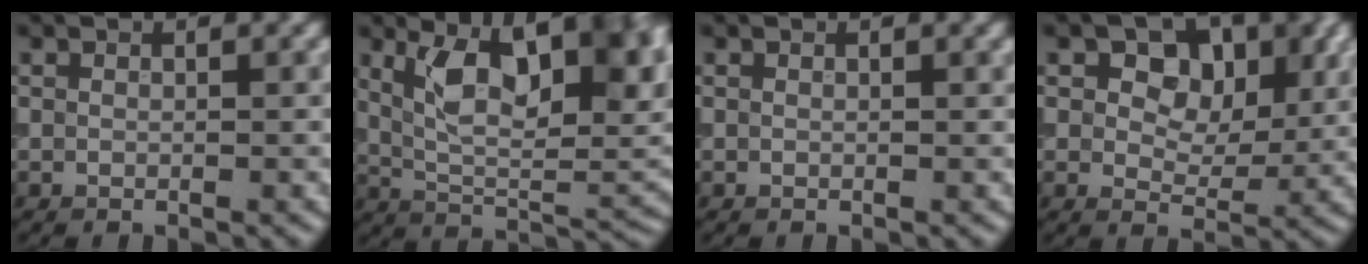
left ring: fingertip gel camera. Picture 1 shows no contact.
{"total": 12.5, "force": [3.8, 5.7, 10.4], "torque": [-0.151, 0.001, 0.070]}
{"total": 0.0}
{"total": 7.1, "force": [2.5, 4.7, 4.7], "torque": [-0.058, 0.000, 0.028]}